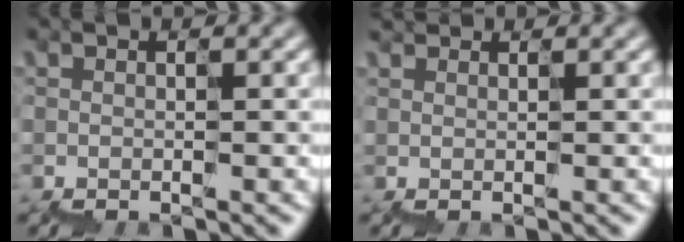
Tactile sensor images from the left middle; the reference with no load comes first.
{"total": 1.3, "force": [1.3, 0.4, 0.0], "torque": [0.000, 0.013, 0.016]}